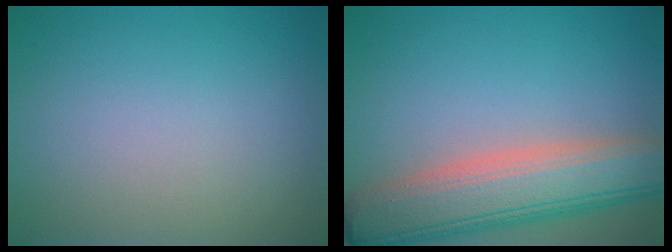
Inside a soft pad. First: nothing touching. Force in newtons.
{"total": 8.7, "press": 8.7, "slide": 0.6}